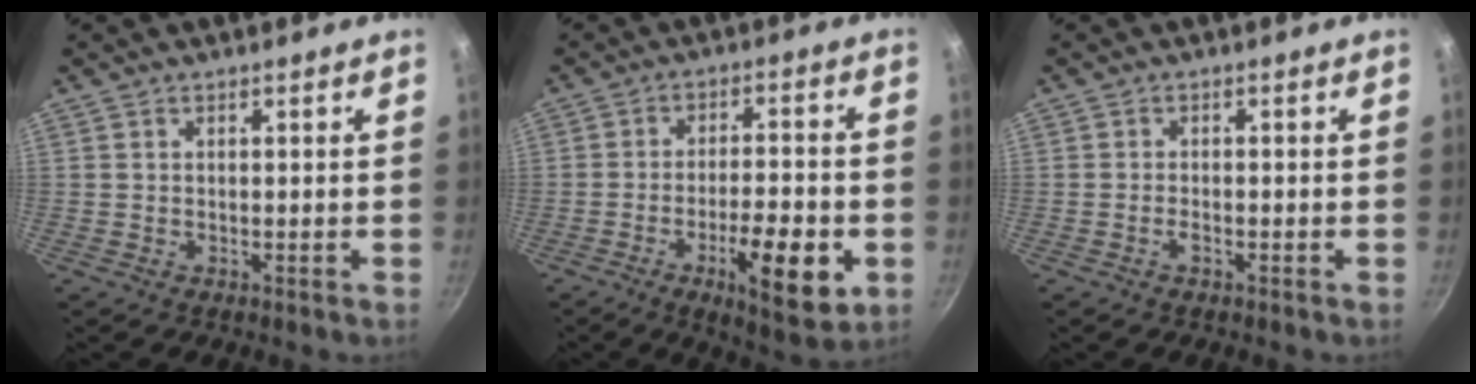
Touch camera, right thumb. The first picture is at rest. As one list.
[{"total": 13.9, "force": [-4.8, 4.5, 12.3], "torque": [-0.170, 0.012, -0.069]}, {"total": 1.4, "force": [-0.7, 0.5, 1.0], "torque": [-0.025, 0.008, -0.017]}]